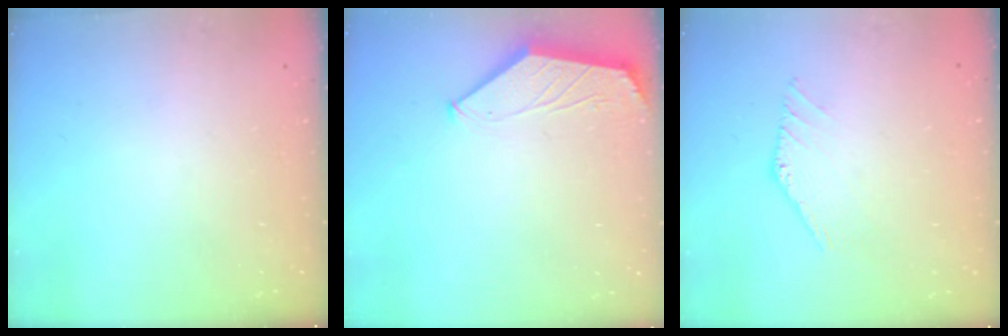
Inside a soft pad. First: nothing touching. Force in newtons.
{"total": 1.6, "press": 1.6, "slide": 0.4}
{"total": 0.7, "press": 0.6, "slide": 0.4}